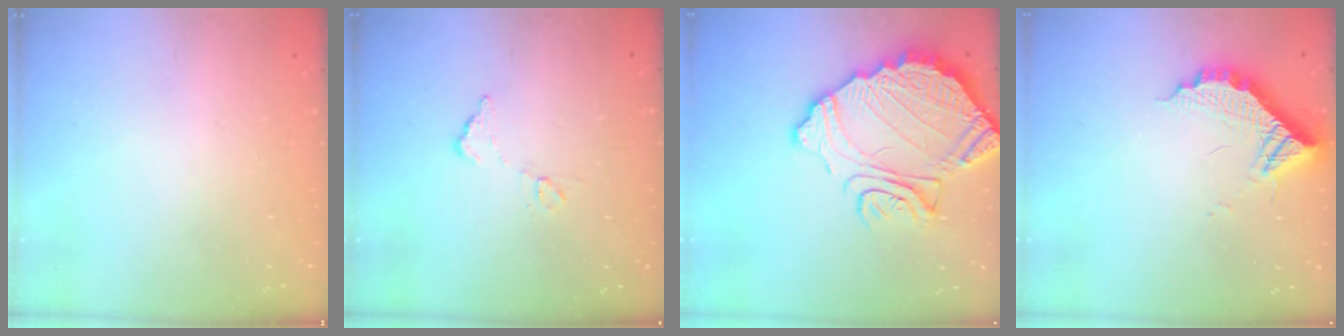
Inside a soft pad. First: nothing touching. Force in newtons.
{"total": 5.9, "press": 5.9, "slide": 0.4}
{"total": 15.6, "press": 15.6, "slide": 1.5}
{"total": 10.6, "press": 10.5, "slide": 0.8}